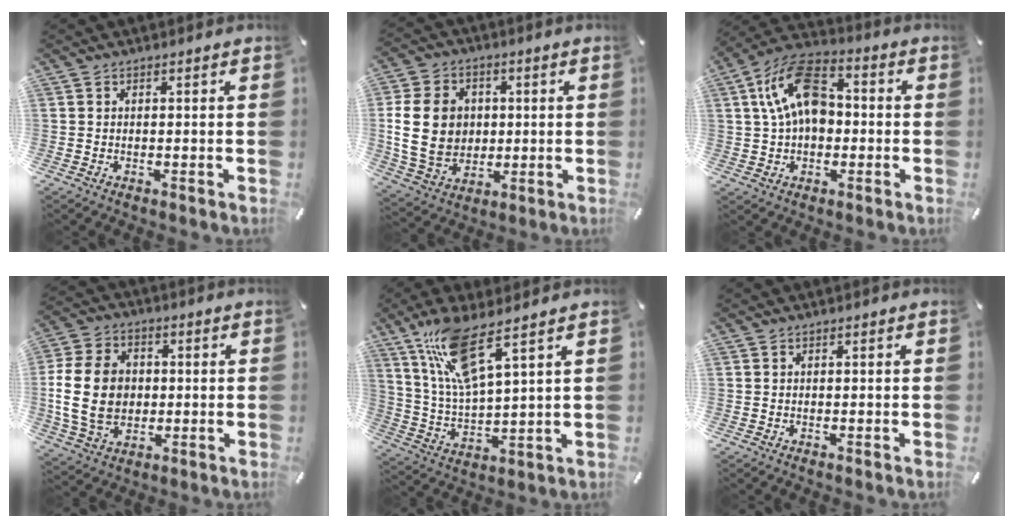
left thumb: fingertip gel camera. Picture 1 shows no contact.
{"total": 14.1, "force": [0.8, 11.7, 7.9], "torque": [-0.173, 0.008, 0.013]}
{"total": 13.5, "force": [2.4, 9.3, 9.4], "torque": [-0.190, 0.011, 0.045]}
{"total": 15.1, "force": [-0.2, 11.8, 9.4], "torque": [-0.210, 0.014, -0.005]}
{"total": 12.5, "force": [8.5, 2.3, 8.9], "torque": [-0.201, -0.028, 0.149]}
{"total": 0.0}